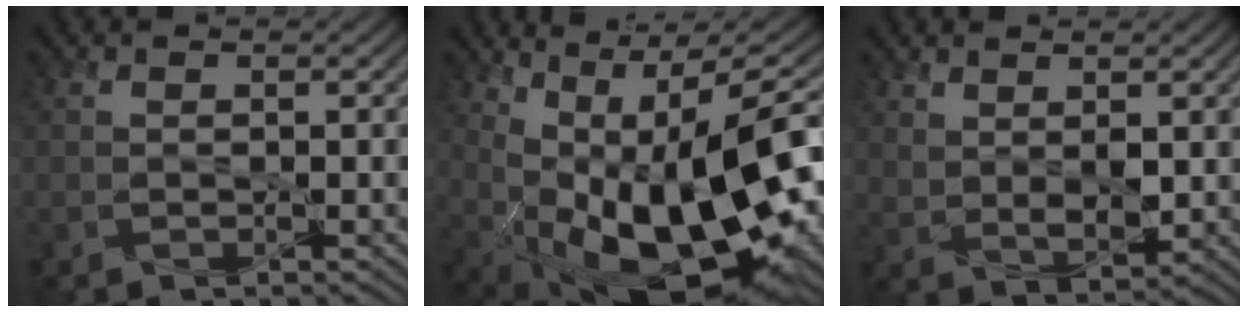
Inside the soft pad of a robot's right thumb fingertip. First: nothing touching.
{"total": 18.3, "force": [-0.6, 8.3, 16.3], "torque": [-0.225, -0.014, 0.009]}
{"total": 4.7, "force": [1.9, 2.6, 3.4], "torque": [-0.078, -0.007, 0.042]}